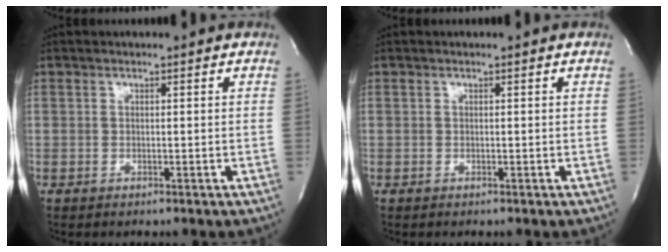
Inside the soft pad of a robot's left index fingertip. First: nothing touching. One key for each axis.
{"total": 0.0}